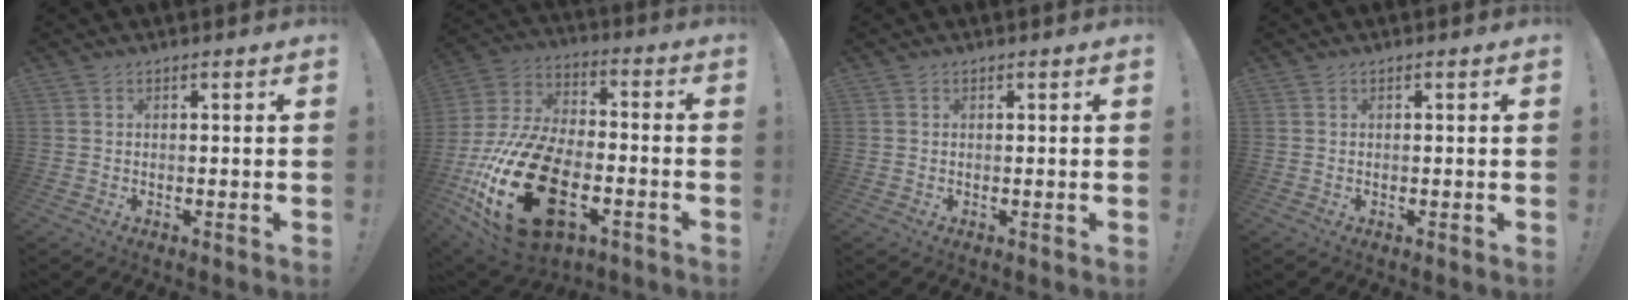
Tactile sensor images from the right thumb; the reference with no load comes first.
{"total": 29.0, "force": [-9.7, 16.6, 21.7], "torque": [-0.418, 0.055, -0.144]}
{"total": 0.0}
{"total": 0.0}